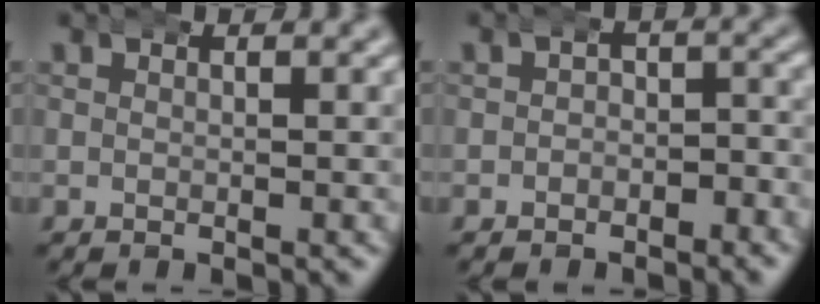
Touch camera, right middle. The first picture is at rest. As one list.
[{"total": 2.5, "force": [-1.9, 1.6, 0.4], "torque": [0.007, -0.005, -0.037]}]